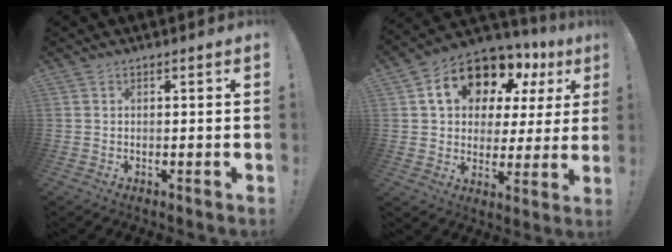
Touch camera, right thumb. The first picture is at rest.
{"total": 16.2, "force": [9.1, 10.0, 8.9], "torque": [-0.138, -0.051, 0.168]}